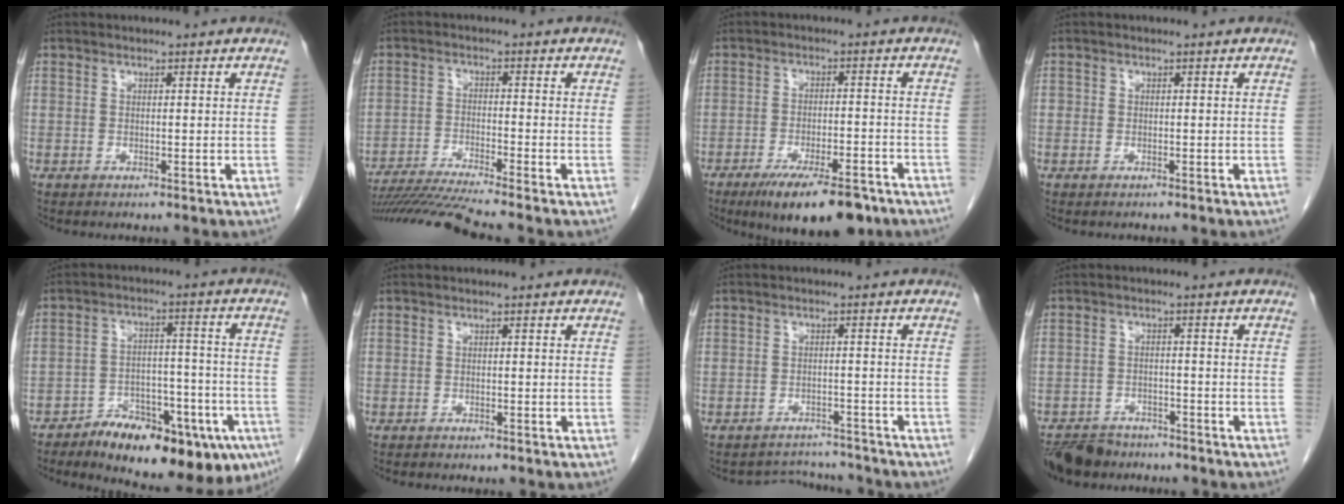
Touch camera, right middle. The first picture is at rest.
{"total": 10.4, "force": [-9.2, -2.4, 4.1], "torque": [-0.060, -0.026, -0.162]}
{"total": 12.1, "force": [-8.7, 3.1, 7.8], "torque": [-0.113, -0.014, -0.133]}
{"total": 0.8, "force": [-0.5, 0.6, -0.1], "torque": [-0.002, 0.004, -0.012]}
{"total": 18.5, "force": [-12.2, 7.1, 12.0], "torque": [-0.122, 0.033, -0.176]}
{"total": 0.7, "force": [-0.7, 0.1, 0.2], "torque": [-0.008, -0.001, -0.012]}
{"total": 4.5, "force": [-4.2, 1.0, -1.3], "torque": [0.018, 0.015, -0.058]}
{"total": 7.4, "force": [-6.5, 3.3, 1.5], "torque": [-0.020, -0.007, -0.106]}